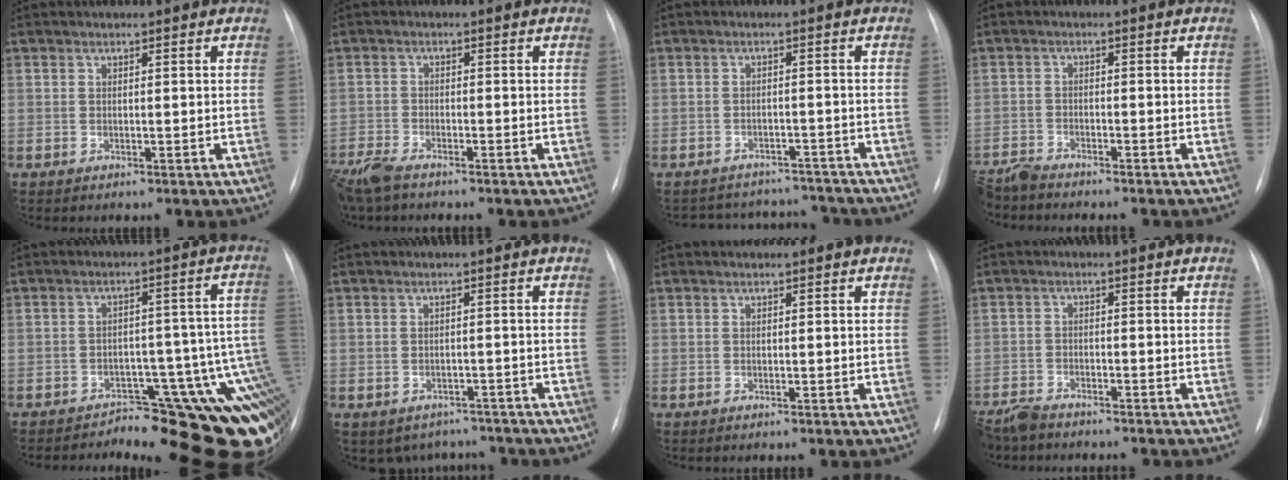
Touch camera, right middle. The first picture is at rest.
{"total": 6.0, "force": [-5.0, 1.4, 3.0], "torque": [-0.064, -0.017, -0.095]}
{"total": 9.9, "force": [-9.3, 3.3, 0.3], "torque": [-0.003, 0.026, -0.116]}
{"total": 5.1, "force": [-5.0, 0.3, 1.1], "torque": [-0.012, -0.017, -0.088]}
{"total": 17.5, "force": [-11.3, 4.3, 12.7], "torque": [-0.032, 0.042, -0.129]}
{"total": 6.5, "force": [-5.4, 3.5, 0.3], "torque": [0.006, 0.018, -0.063]}
{"total": 0.0}
{"total": 6.2, "force": [-5.8, 1.3, 1.7], "torque": [-0.029, -0.018, -0.101]}